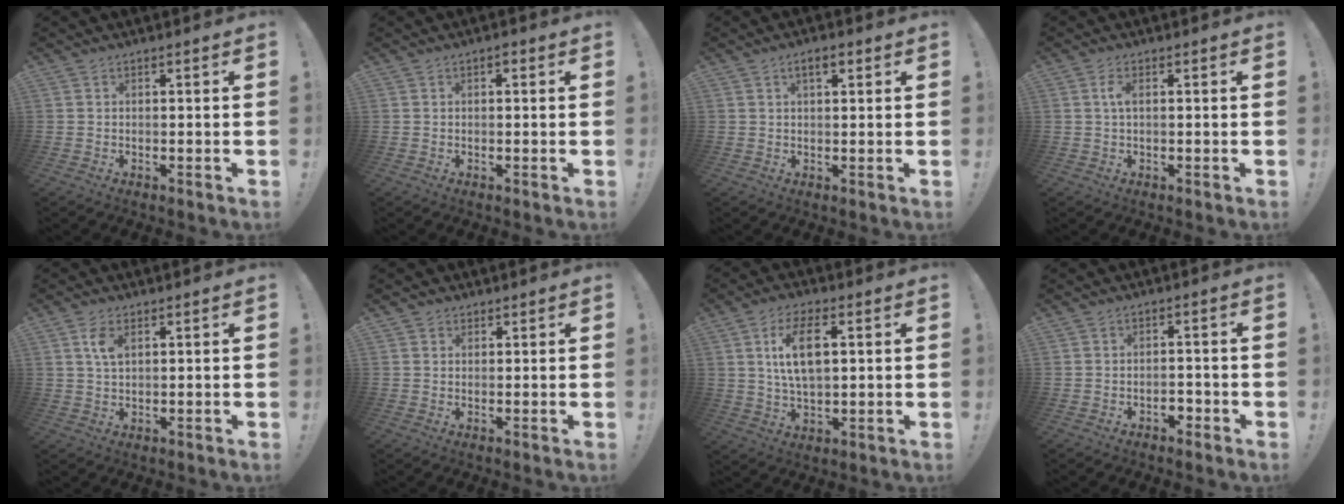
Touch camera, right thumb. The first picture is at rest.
{"total": 0.6, "force": [-0.1, 0.4, 0.4], "torque": [-0.003, 0.001, -0.003]}
{"total": 3.4, "force": [1.6, 1.3, 2.7], "torque": [-0.044, -0.001, 0.026]}
{"total": 2.8, "force": [0.4, 0.9, 2.6], "torque": [-0.047, 0.001, 0.004]}
{"total": 4.7, "force": [1.9, 2.3, 3.6], "torque": [-0.062, -0.002, 0.032]}
{"total": 5.3, "force": [1.9, 4.9, 0.8], "torque": [-0.011, -0.008, 0.038]}
{"total": 11.3, "force": [2.9, 5.7, 9.3], "torque": [-0.166, 0.001, 0.049]}
{"total": 2.3, "force": [-1.6, 1.2, 1.1], "torque": [-0.011, -0.007, -0.030]}